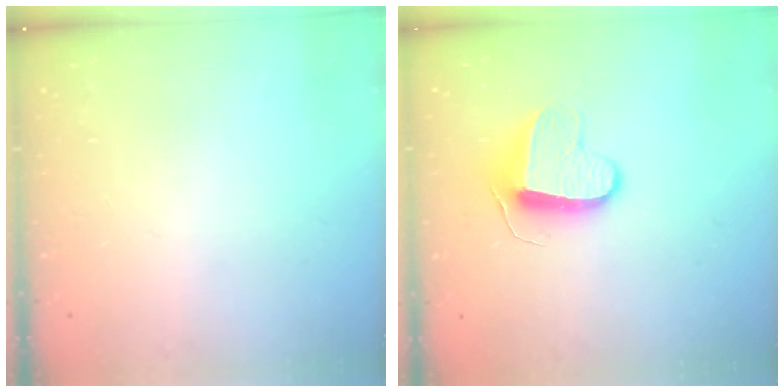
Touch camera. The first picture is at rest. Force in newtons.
{"total": 11.2, "press": 11.1, "slide": 0.8}